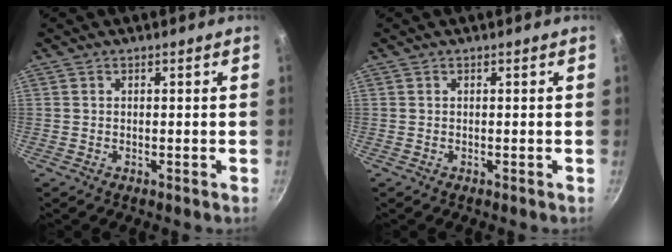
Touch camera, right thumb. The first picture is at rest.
{"total": 0.0}